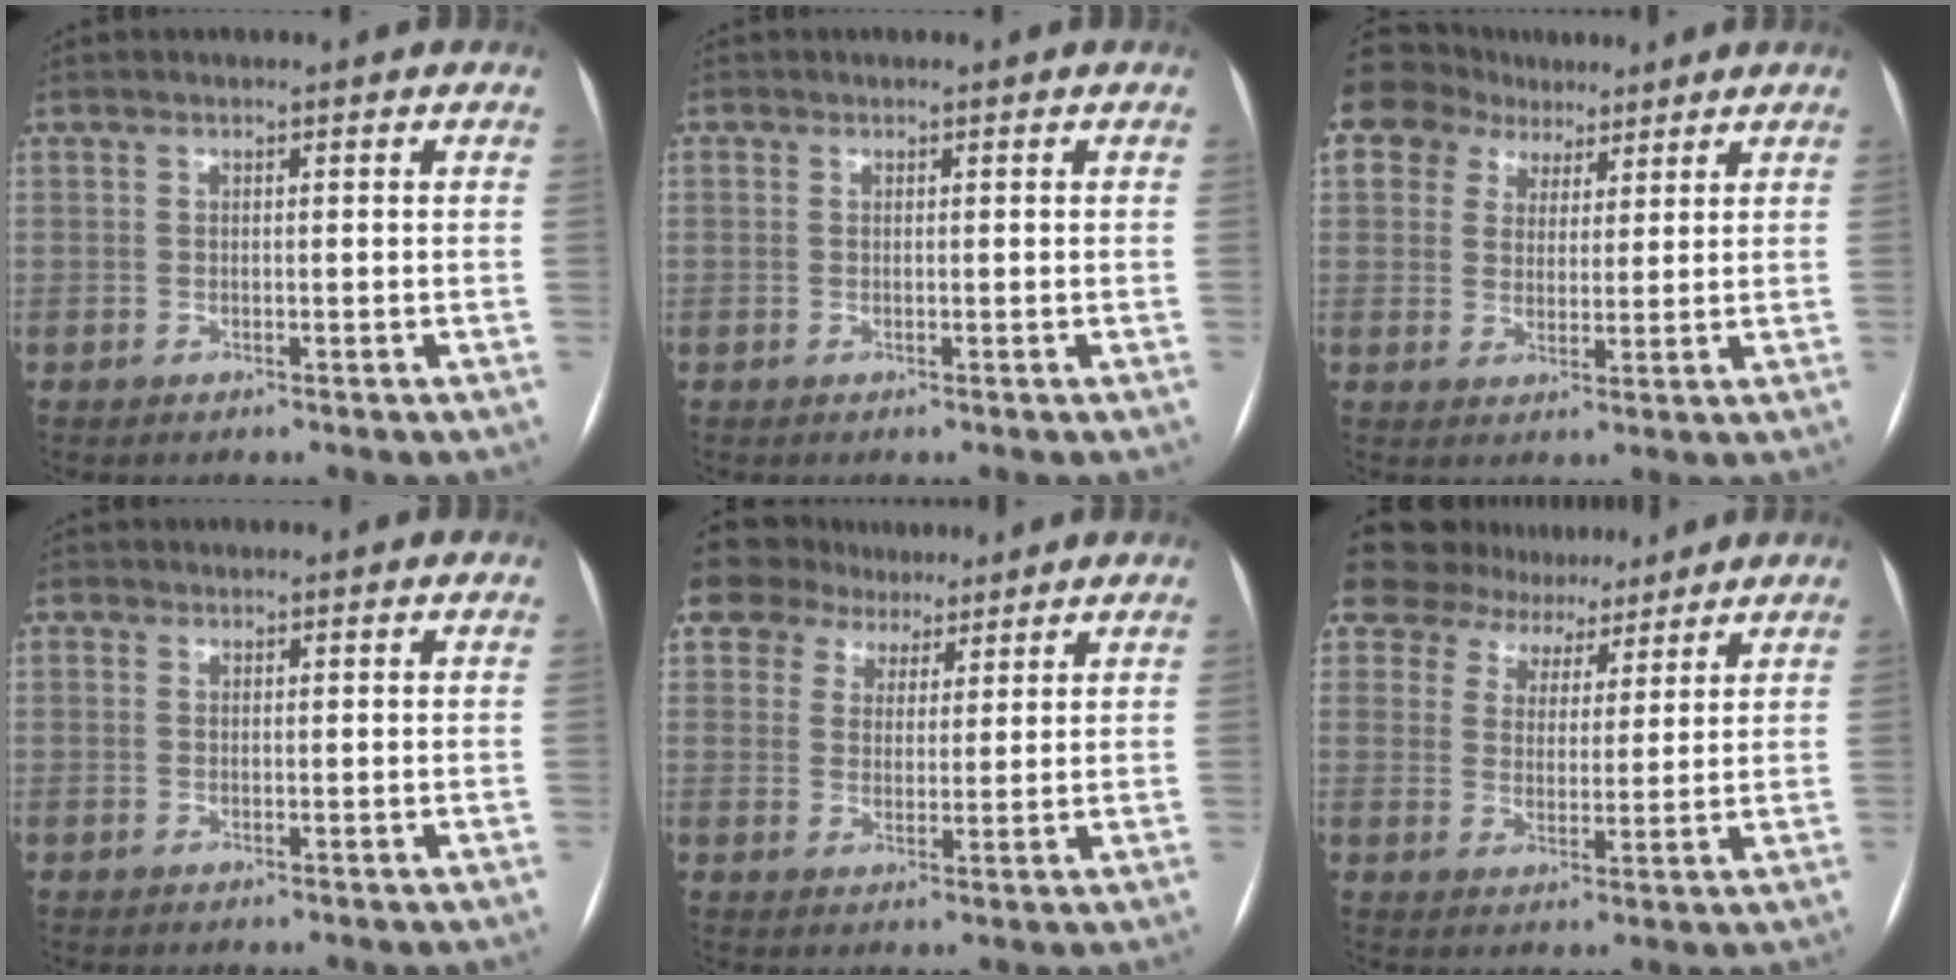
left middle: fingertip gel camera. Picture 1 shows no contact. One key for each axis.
{"total": 0.0}
{"total": 6.7, "fx": 4.8, "fy": 4.6, "fz": 1.1, "tx": -0.012, "ty": 0.027, "tz": 0.085}
{"total": 2.5, "fx": -1.0, "fy": -1.9, "fz": -1.4, "tx": 0.041, "ty": -0.015, "tz": -0.019}
{"total": 5.3, "fx": 4.8, "fy": 2.2, "fz": -0.1, "tx": 0.015, "ty": 0.008, "tz": 0.080}
{"total": 8.8, "fx": 8.1, "fy": 3.3, "fz": -0.8, "tx": 0.032, "ty": -0.004, "tz": 0.116}